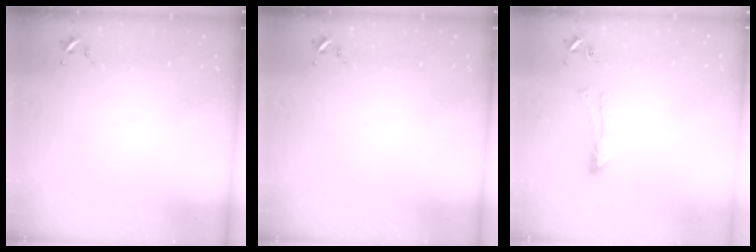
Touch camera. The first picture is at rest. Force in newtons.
{"total": 0.0}
{"total": 5.6, "press": 5.6, "slide": 0.6}